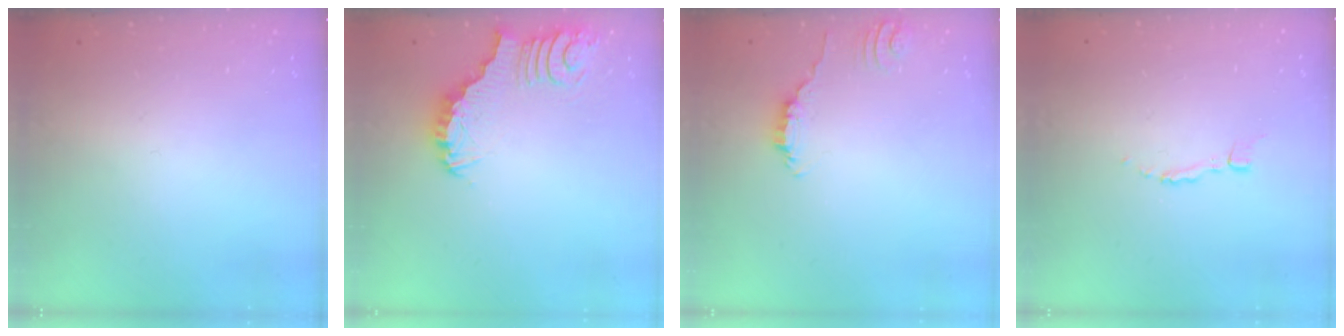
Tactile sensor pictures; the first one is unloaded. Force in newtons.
{"total": 4.9, "press": 4.9, "slide": 0.4}
{"total": 2.6, "press": 2.6, "slide": 0.4}
{"total": 2.7, "press": 2.7, "slide": 0.2}